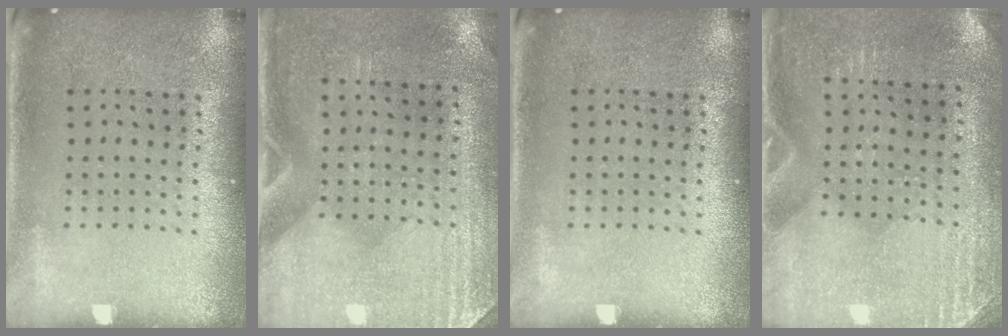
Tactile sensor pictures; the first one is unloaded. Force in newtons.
{"total": 2.9, "press": 2.5, "slide": 1.4}
{"total": 0.0}
{"total": 2.8, "press": 2.5, "slide": 1.3}